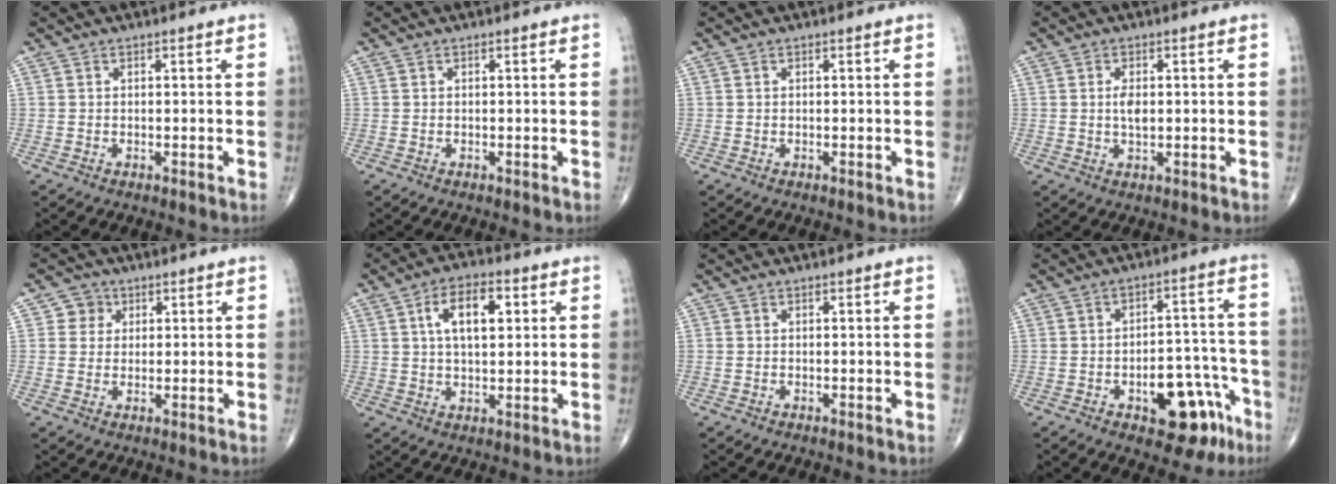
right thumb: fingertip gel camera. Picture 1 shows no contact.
{"total": 0.0}
{"total": 0.0}
{"total": 2.9, "force": [0.3, 1.5, 2.5], "torque": [-0.044, -0.004, 0.006]}
{"total": 3.4, "force": [1.1, 3.1, 0.4], "torque": [0.017, 0.000, 0.011]}
{"total": 9.3, "force": [2.7, 4.7, 7.6], "torque": [-0.116, 0.004, 0.041]}
{"total": 0.0}
{"total": 13.2, "force": [-6.4, 6.7, 9.5], "torque": [-0.087, 0.055, -0.077]}